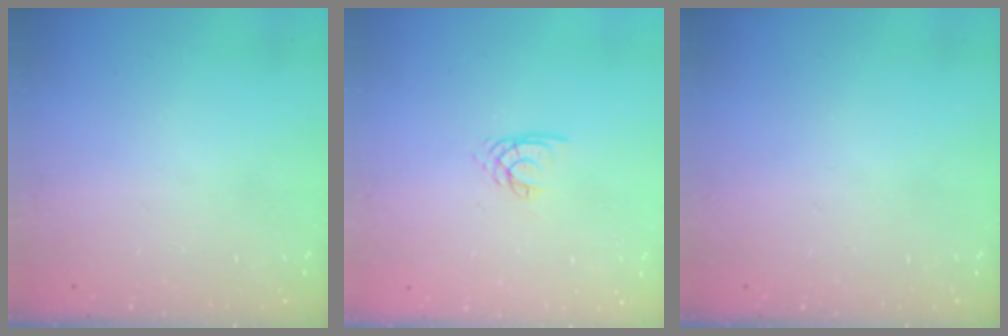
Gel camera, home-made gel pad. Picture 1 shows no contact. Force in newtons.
{"total": 1.9, "press": 1.8, "slide": 0.3}
{"total": 0.0}